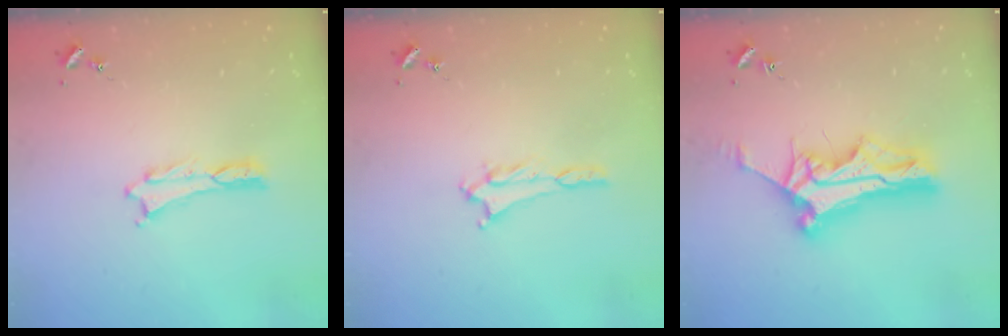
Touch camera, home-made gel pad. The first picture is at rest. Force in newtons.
{"total": 1.3, "press": 1.3, "slide": 0.2}
{"total": 11.0, "press": 11.0, "slide": 0.8}